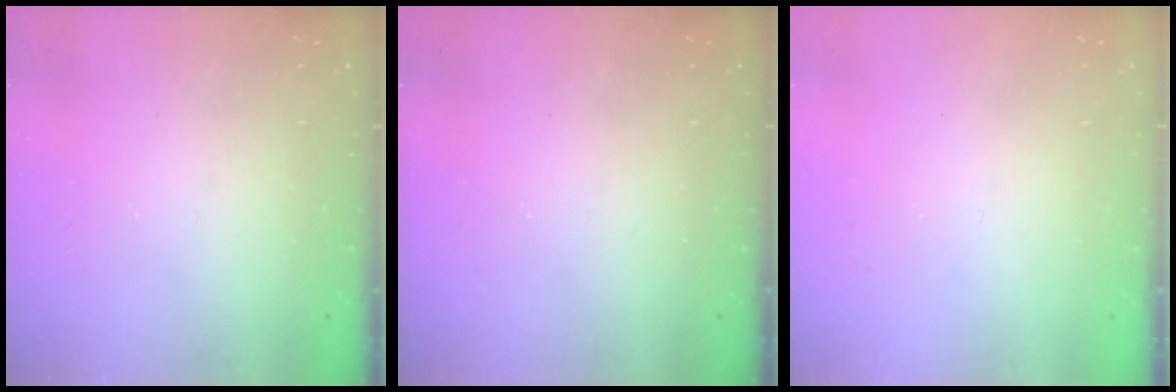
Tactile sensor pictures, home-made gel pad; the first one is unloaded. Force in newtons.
{"total": 0.0}
{"total": 0.5, "press": 0.5, "slide": 0.1}